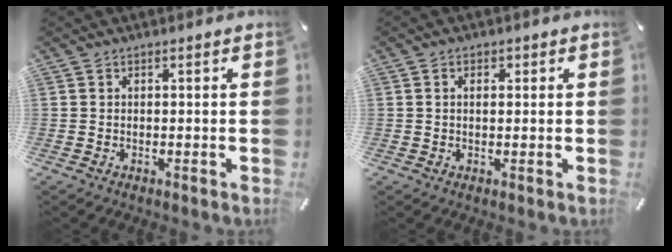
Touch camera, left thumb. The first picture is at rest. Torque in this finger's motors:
{"motor_torque": [-0.10, -0.13, -0.16, 0.06, -0.12]}